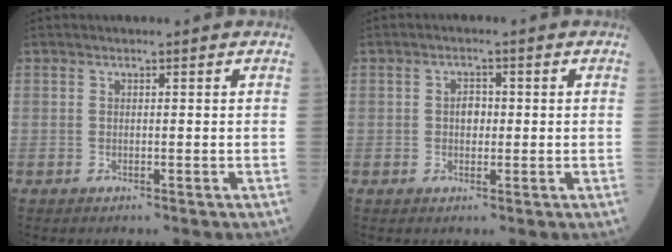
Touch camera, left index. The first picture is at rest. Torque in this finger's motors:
{"motor_torque": [0.18, -0.09, 0.03, 0.01]}